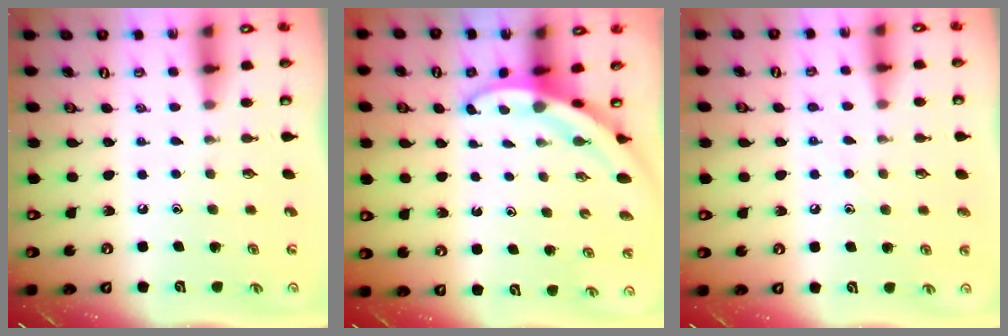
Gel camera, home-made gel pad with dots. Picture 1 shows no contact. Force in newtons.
{"total": 3.6, "press": 3.6, "slide": 0.1}
{"total": 5.5, "press": 5.4, "slide": 0.7}